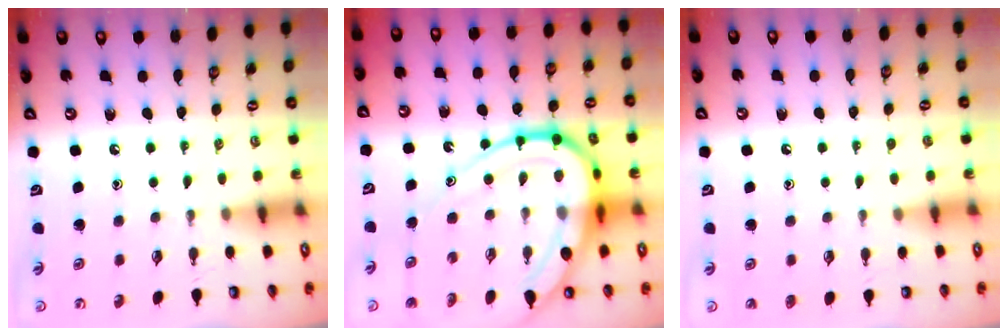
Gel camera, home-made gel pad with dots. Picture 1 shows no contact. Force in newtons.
{"total": 21.9, "press": 21.8, "slide": 2.1}
{"total": 1.1, "press": 1.1, "slide": 0.3}